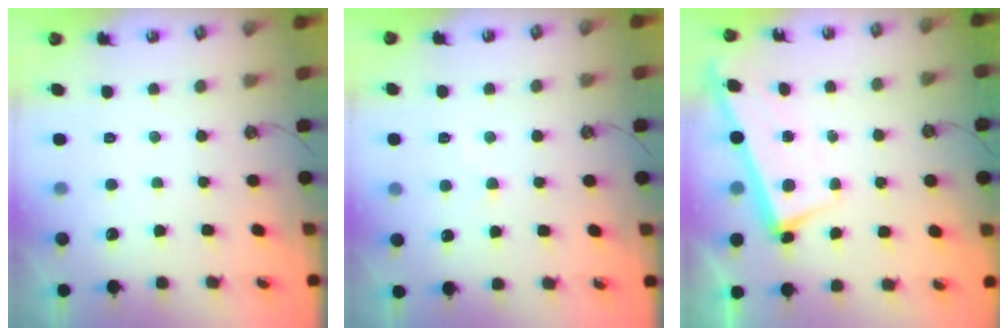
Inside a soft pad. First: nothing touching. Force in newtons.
{"total": 4.1, "press": 4.1, "slide": 0.5}
{"total": 2.8, "press": 2.8, "slide": 0.4}